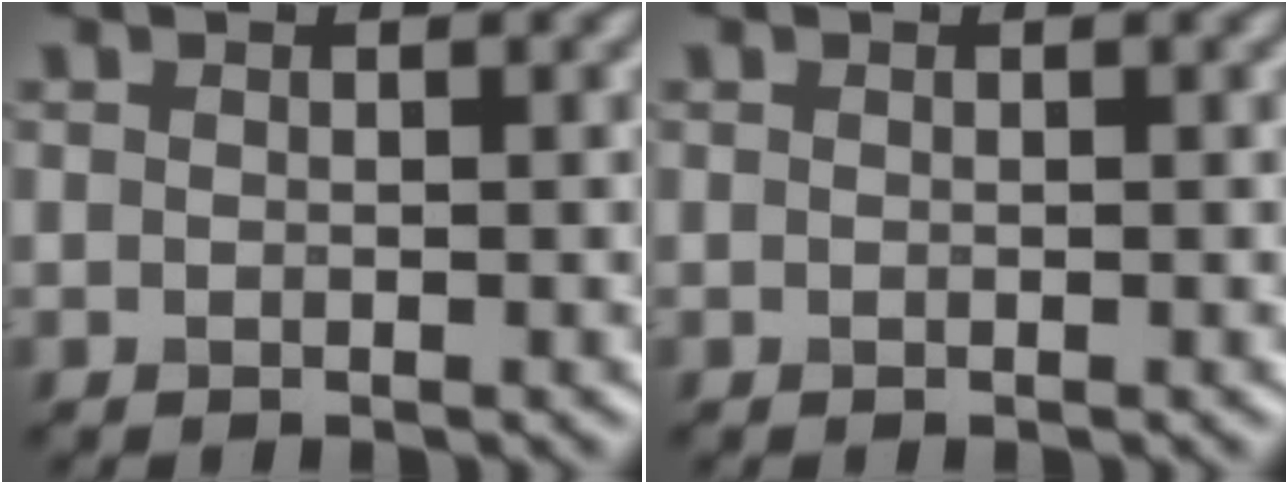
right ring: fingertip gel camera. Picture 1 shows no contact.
{"total": 0.0}